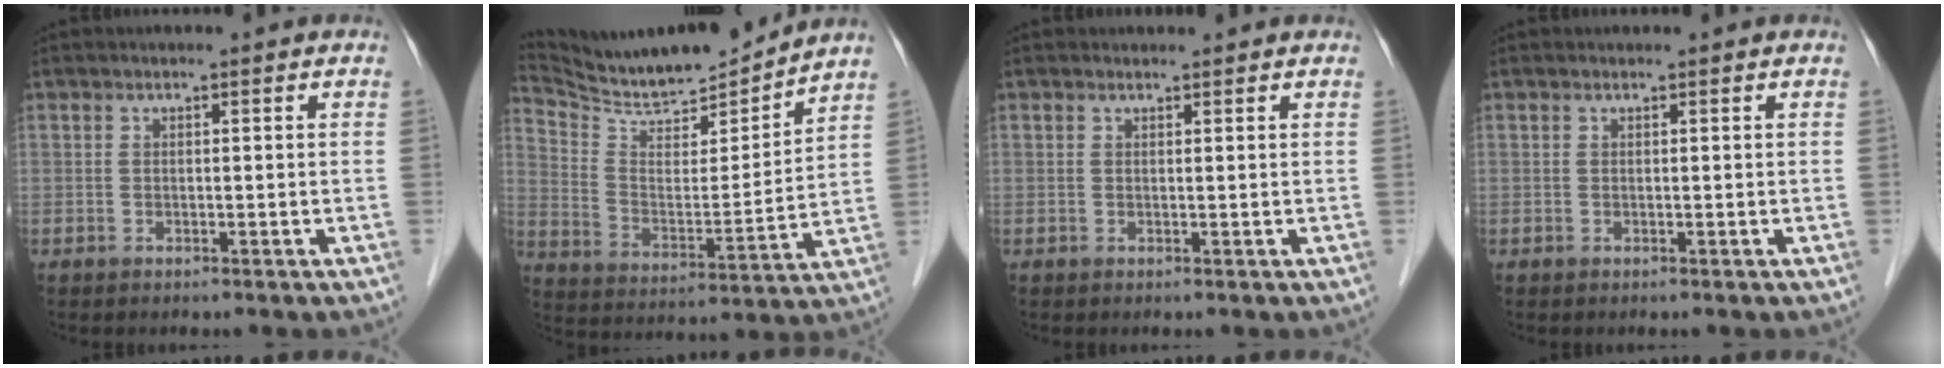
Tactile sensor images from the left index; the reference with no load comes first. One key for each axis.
{"total": 14.4, "fx": 14.0, "fy": 0.1, "fz": 3.4, "tx": -0.073, "ty": -0.010, "tz": 0.246}
{"total": 0.8, "fx": 0.8, "fy": 0.2, "fz": 0.0, "tx": -0.010, "ty": 0.006, "tz": 0.014}
{"total": 0.0}